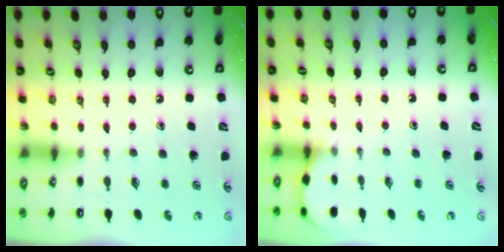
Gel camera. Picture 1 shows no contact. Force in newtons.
{"total": 3.5, "press": 3.5, "slide": 0.3}